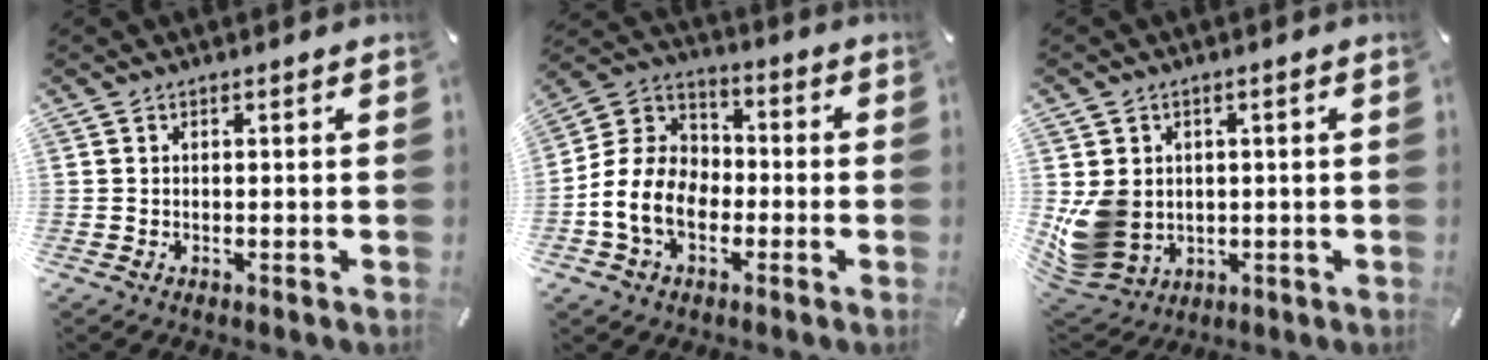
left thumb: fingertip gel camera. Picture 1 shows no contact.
{"total": 12.0, "force": [-4.2, 9.1, 6.5], "torque": [-0.154, 0.023, -0.078]}
{"total": 10.1, "force": [-0.2, 9.2, 4.2], "torque": [-0.100, -0.004, -0.001]}